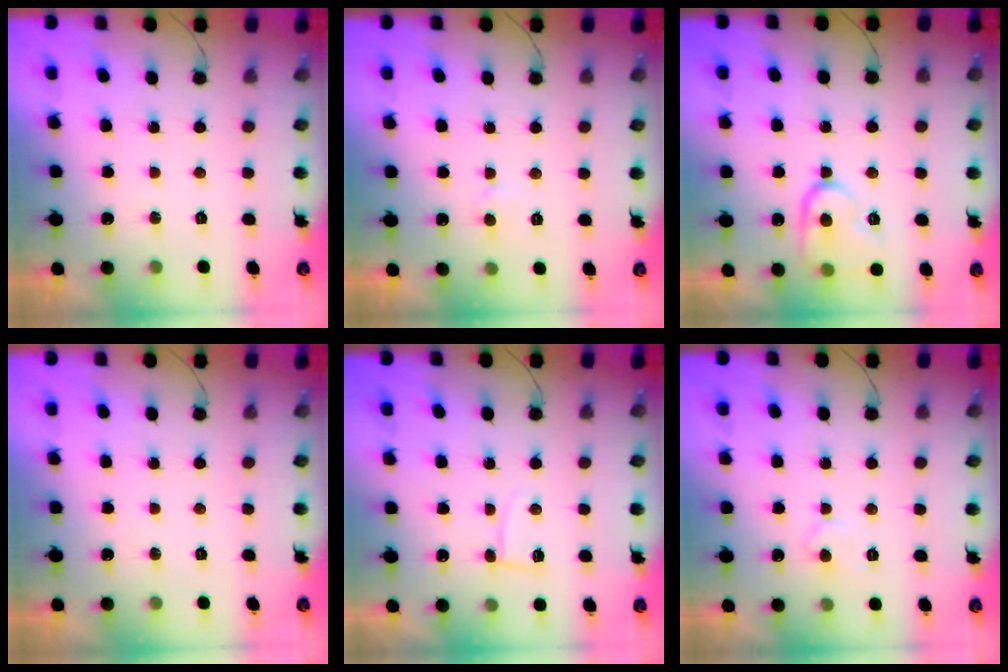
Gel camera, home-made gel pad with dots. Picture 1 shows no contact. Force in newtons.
{"total": 3.6, "press": 3.6, "slide": 0.4}
{"total": 11.7, "press": 11.6, "slide": 1.3}
{"total": 0.0}
{"total": 3.5, "press": 3.5, "slide": 0.5}
{"total": 5.8, "press": 5.8, "slide": 0.5}